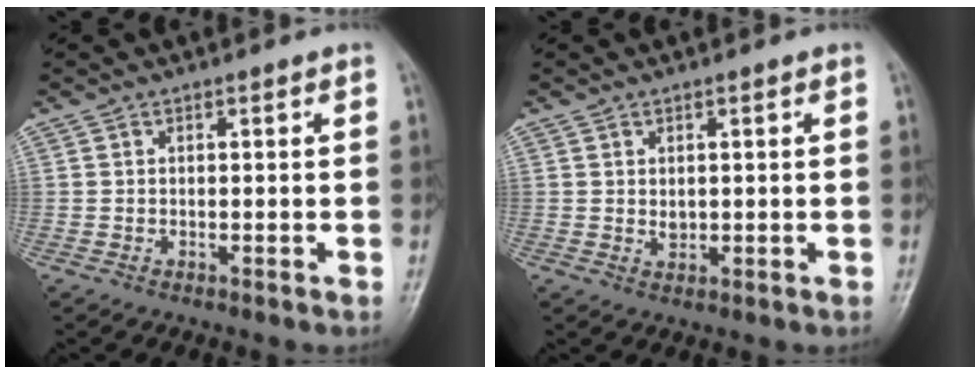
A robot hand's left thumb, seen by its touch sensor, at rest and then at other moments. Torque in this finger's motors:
{"motor_torque": [-0.03, 0.09, -0.04, 0.06, 0.00]}